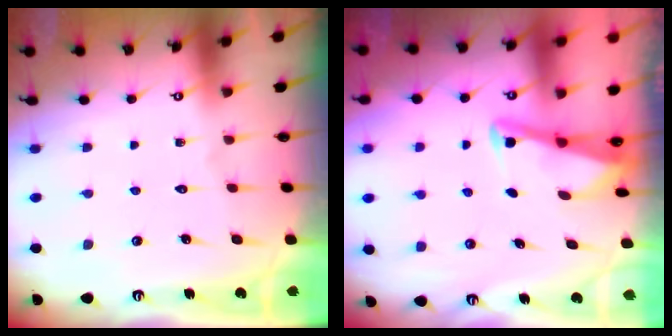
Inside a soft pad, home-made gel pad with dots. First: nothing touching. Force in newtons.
{"total": 2.8, "press": 2.8, "slide": 0.4}